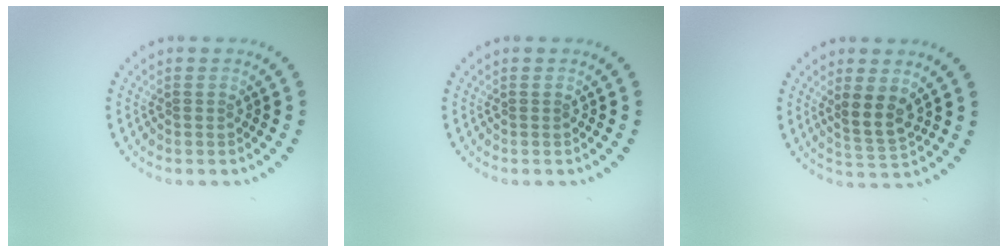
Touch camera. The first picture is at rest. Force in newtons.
{"total": 0.0}
{"total": 2.9, "press": 2.5, "slide": 1.3}